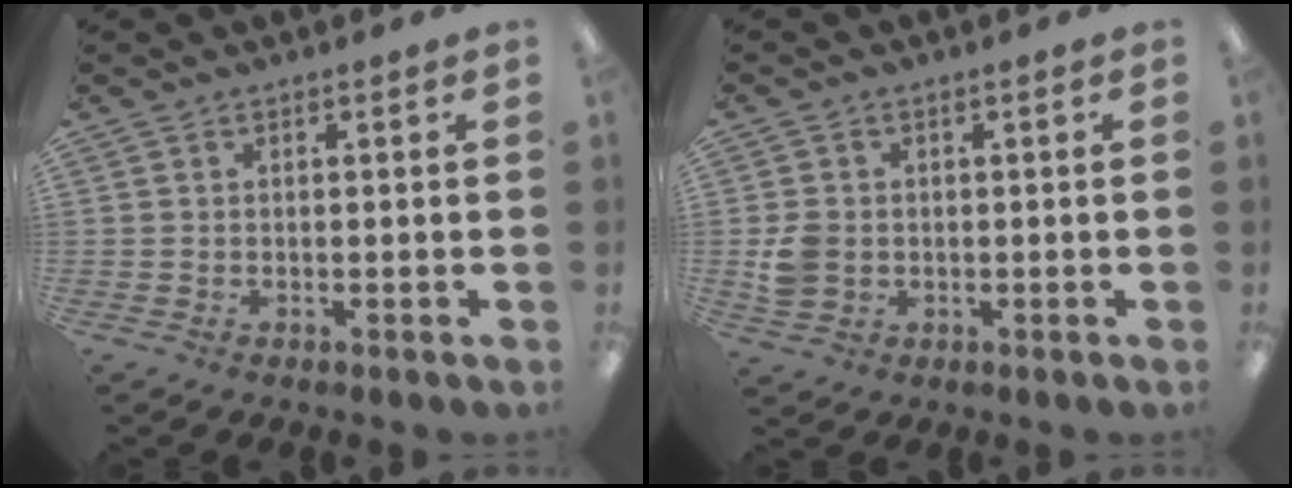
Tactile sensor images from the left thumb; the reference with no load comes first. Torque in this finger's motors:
{"motor_torque": [-0.24, 0.58, 0.50, -0.32, 0.05]}